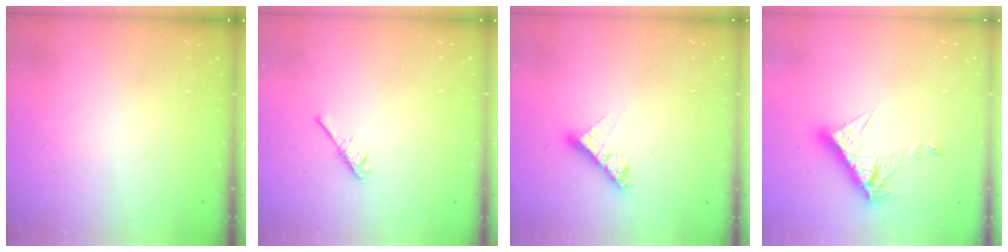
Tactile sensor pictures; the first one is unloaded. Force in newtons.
{"total": 1.9, "press": 1.9, "slide": 0.4}
{"total": 8.8, "press": 8.7, "slide": 0.8}
{"total": 10.5, "press": 10.5, "slide": 0.8}